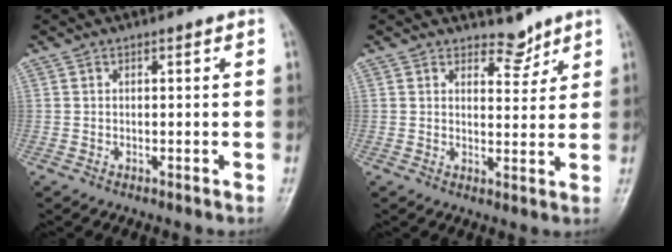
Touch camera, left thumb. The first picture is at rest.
{"total": 3.6, "force": [3.2, 1.7, 0.6], "torque": [0.010, -0.027, 0.050]}